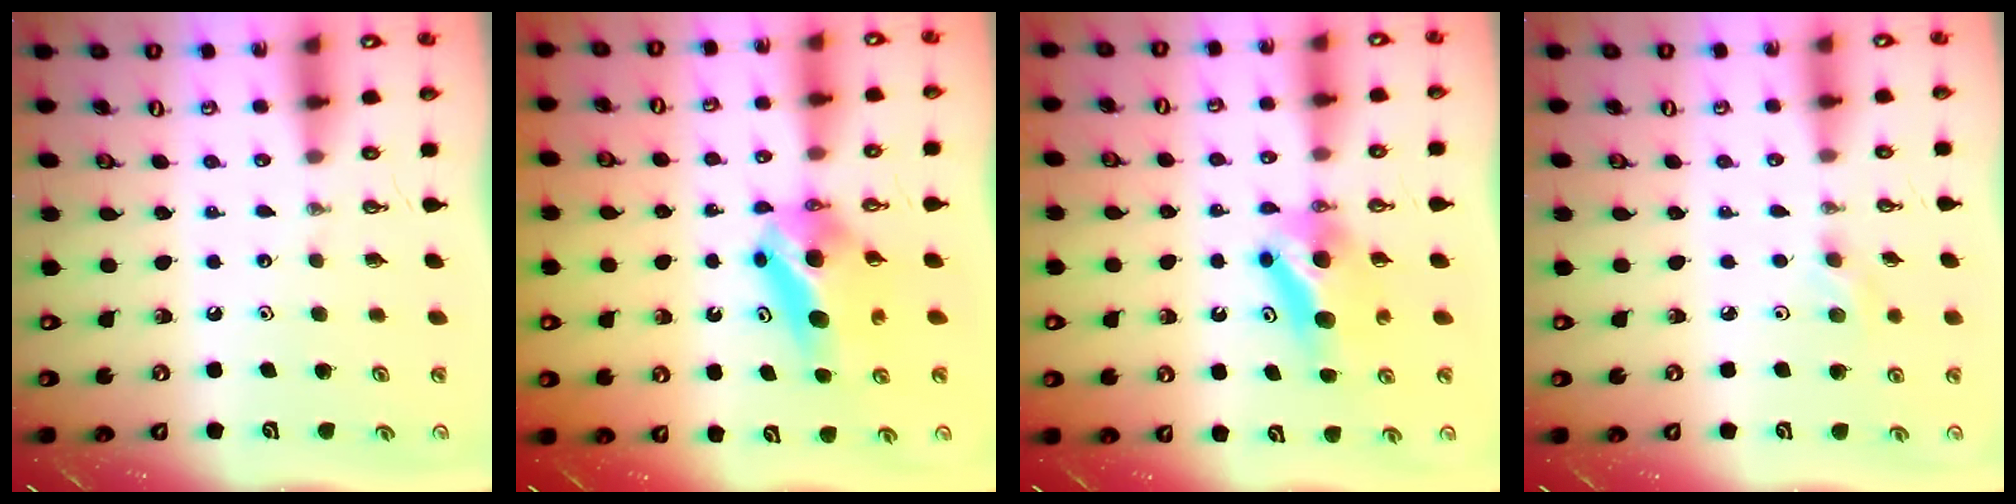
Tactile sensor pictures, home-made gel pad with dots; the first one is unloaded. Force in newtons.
{"total": 6.6, "press": 5.9, "slide": 3.0}
{"total": 7.6, "press": 7.1, "slide": 2.6}
{"total": 2.1, "press": 2.0, "slide": 0.5}